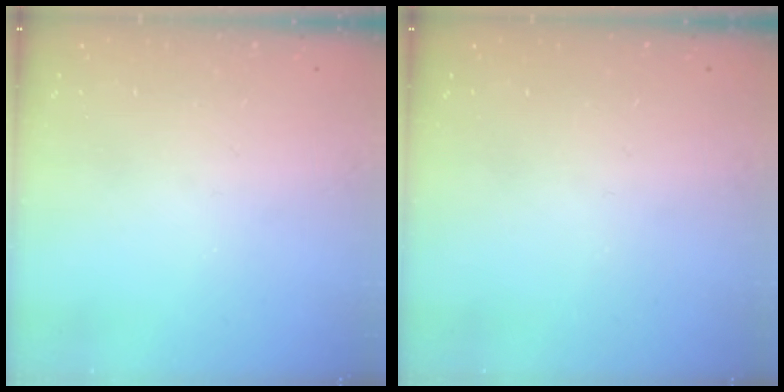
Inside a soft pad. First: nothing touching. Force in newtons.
{"total": 0.0}